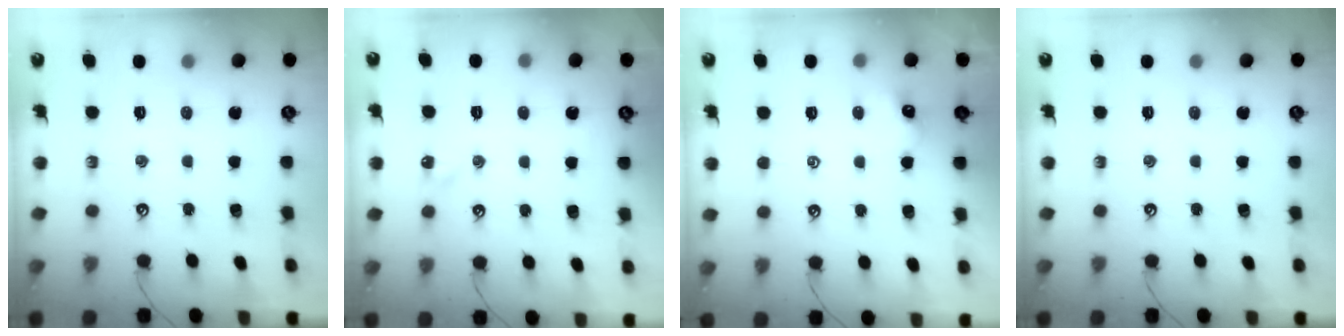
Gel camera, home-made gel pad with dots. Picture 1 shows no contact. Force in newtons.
{"total": 1.5, "press": 1.4, "slide": 0.4}
{"total": 1.3, "press": 1.3, "slide": 0.1}
{"total": 0.0}